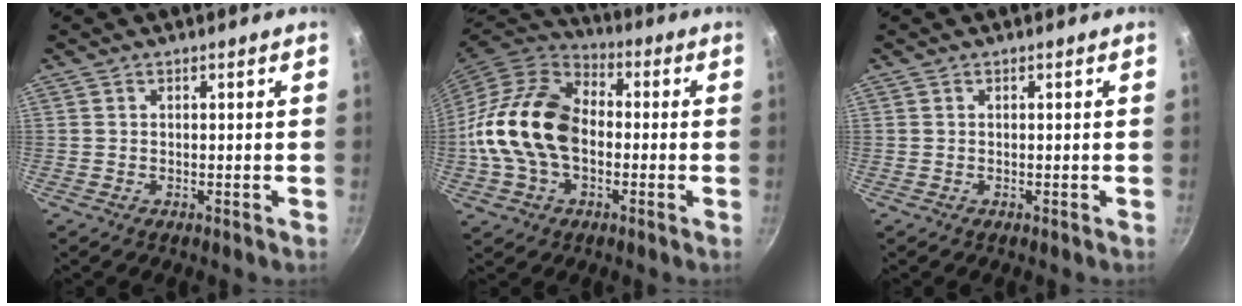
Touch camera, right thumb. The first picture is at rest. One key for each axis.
{"total": 19.2, "fx": -1.7, "fy": 13.3, "fz": 13.8, "tx": -0.241, "ty": 0.035, "tz": -0.045}
{"total": 0.0}